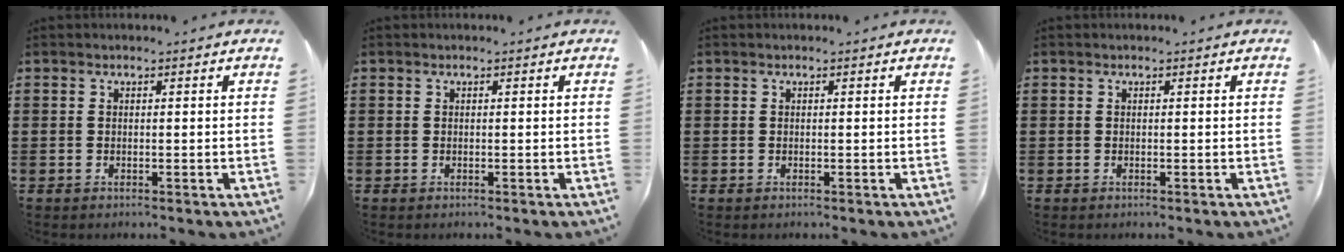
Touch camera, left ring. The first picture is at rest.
{"total": 0.0}
{"total": 0.0}
{"total": 0.0}